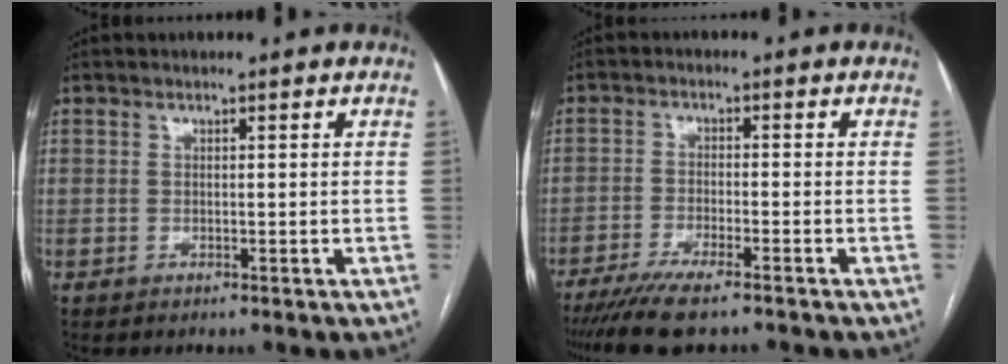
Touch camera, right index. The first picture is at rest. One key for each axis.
{"total": 8.7, "fx": -6.9, "fy": 0.9, "fz": 5.2, "tx": -0.083, "ty": -0.020, "tz": -0.111}